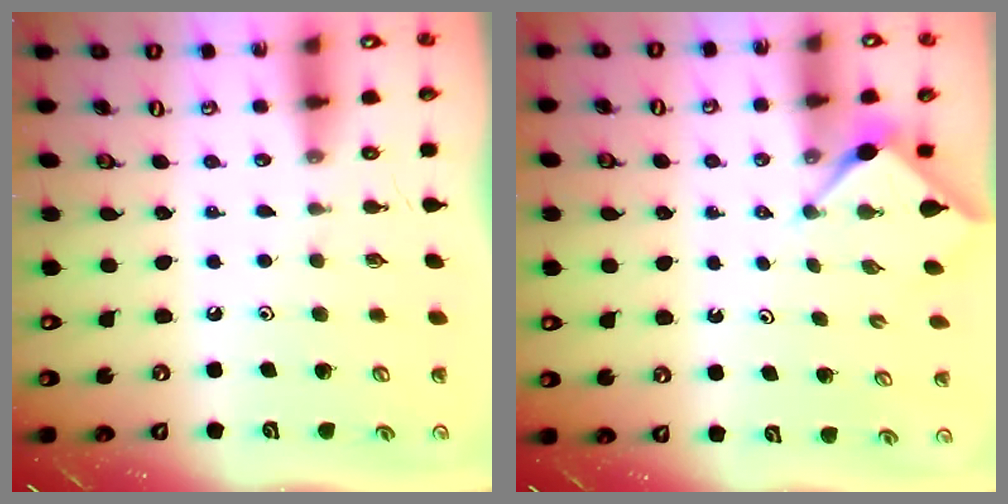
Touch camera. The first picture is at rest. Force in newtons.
{"total": 3.0, "press": 3.0, "slide": 0.3}